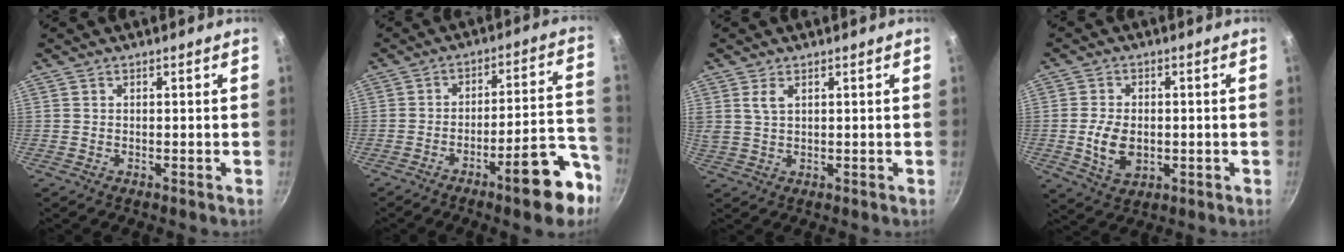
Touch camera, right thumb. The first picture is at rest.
{"total": 13.7, "force": [-7.6, 3.4, 10.8], "torque": [-0.129, 0.058, -0.104]}
{"total": 3.1, "force": [1.4, 1.4, 2.4], "torque": [-0.046, -0.003, 0.030]}
{"total": 7.7, "force": [-0.8, 5.2, 5.7], "torque": [-0.100, -0.001, -0.010]}